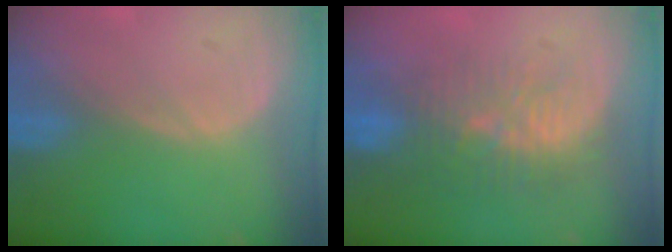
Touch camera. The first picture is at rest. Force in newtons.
{"total": 9.7, "press": 9.0, "slide": 3.6}